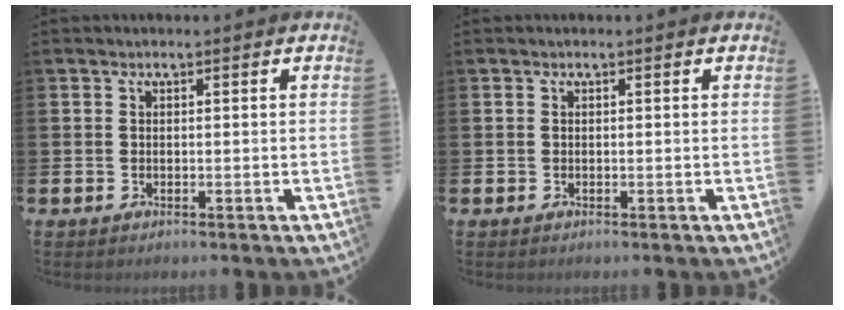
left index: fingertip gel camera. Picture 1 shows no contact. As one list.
[{"total": 0.0}]